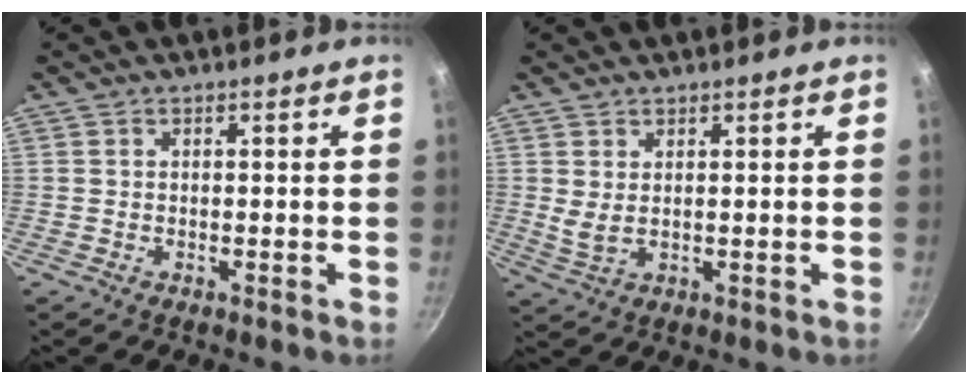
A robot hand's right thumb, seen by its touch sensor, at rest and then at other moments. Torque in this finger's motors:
{"motor_torque": [0.66, 3.80, 0.04, -0.17, 0.09]}